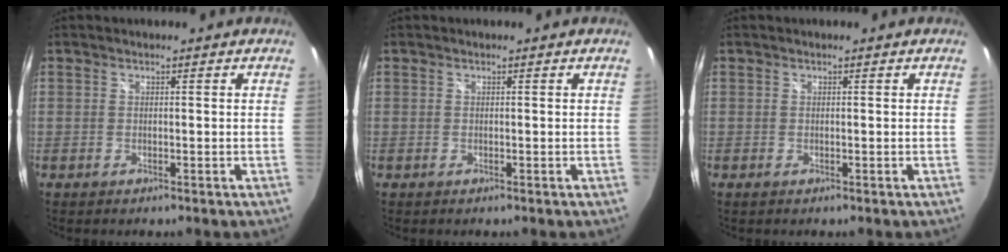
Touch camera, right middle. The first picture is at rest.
{"total": 0.0}
{"total": 0.0}